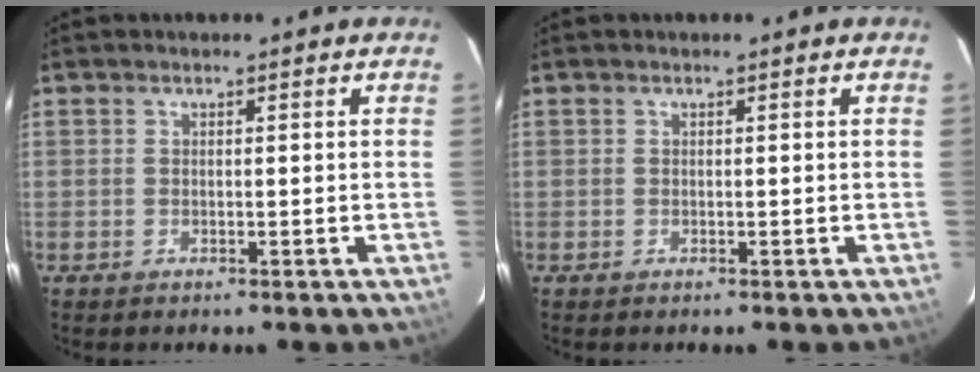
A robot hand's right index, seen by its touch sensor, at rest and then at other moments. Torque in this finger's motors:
{"motor_torque": [-0.02, -0.02, 0.03, 0.01]}